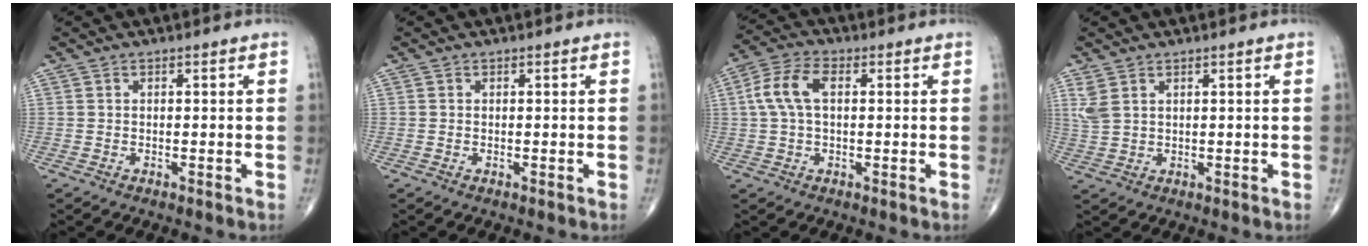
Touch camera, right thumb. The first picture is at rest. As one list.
[{"total": 0.0}, {"total": 7.7, "force": [1.3, 4.3, 6.3], "torque": [-0.141, 0.023, 0.022]}, {"total": 3.1, "force": [1.7, 1.6, 2.1], "torque": [-0.049, 0.001, 0.047]}]